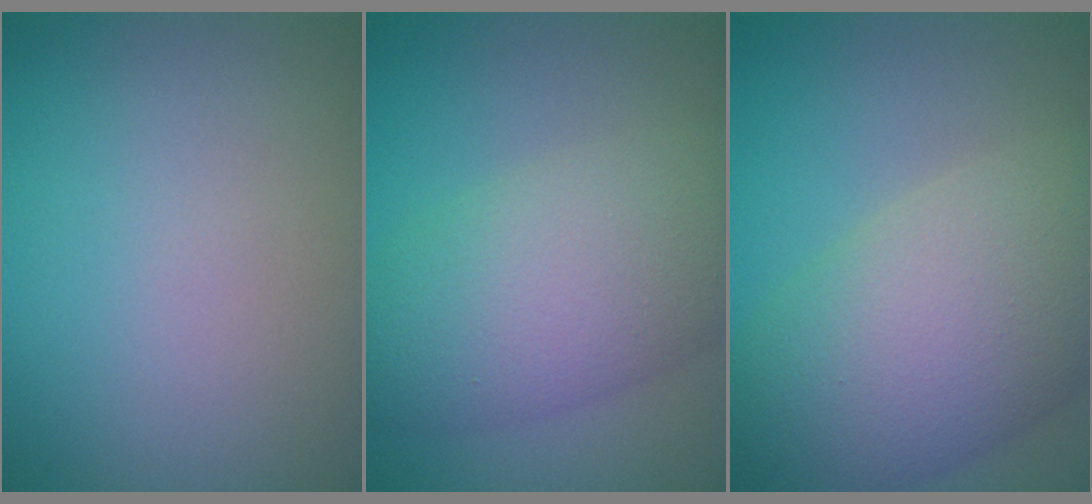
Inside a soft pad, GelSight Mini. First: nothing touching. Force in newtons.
{"total": 7.8, "press": 7.8, "slide": 0.4}
{"total": 10.1, "press": 10.1, "slide": 0.3}